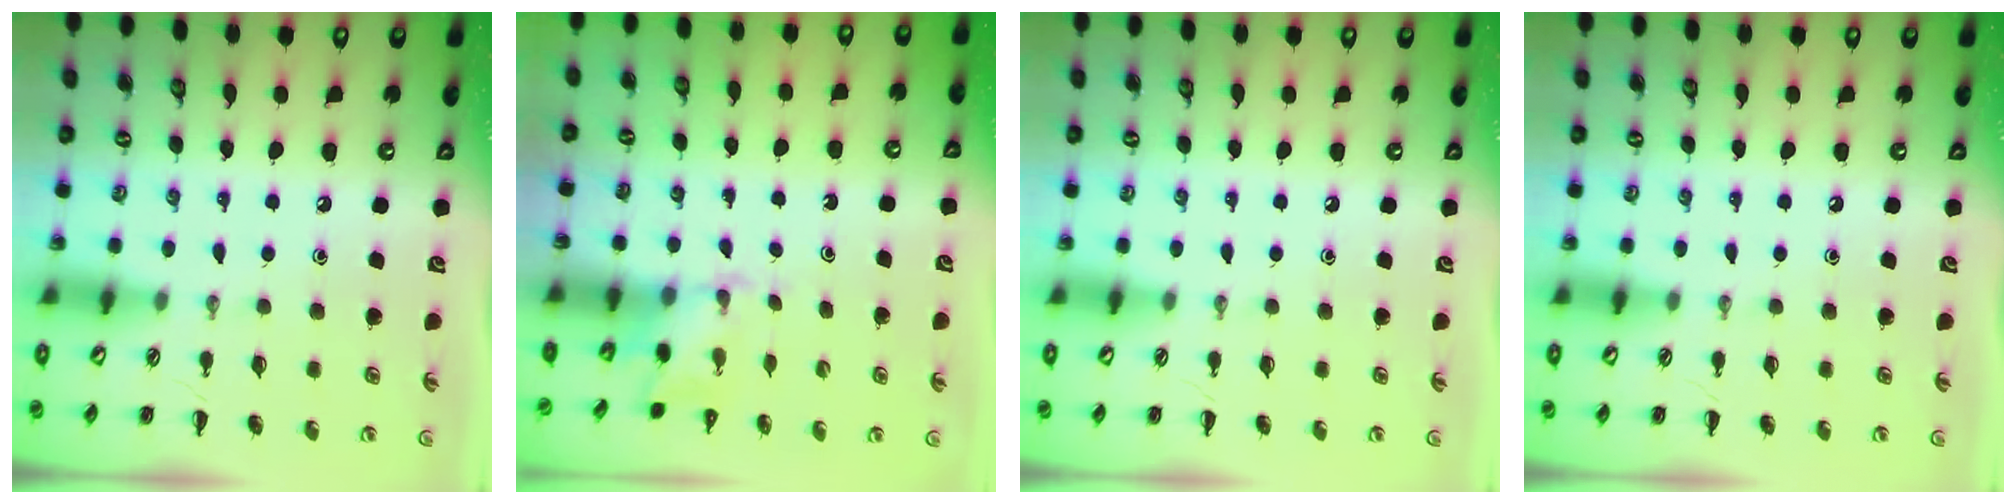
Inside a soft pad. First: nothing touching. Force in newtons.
{"total": 1.9, "press": 1.8, "slide": 0.6}
{"total": 0.0}
{"total": 0.0}